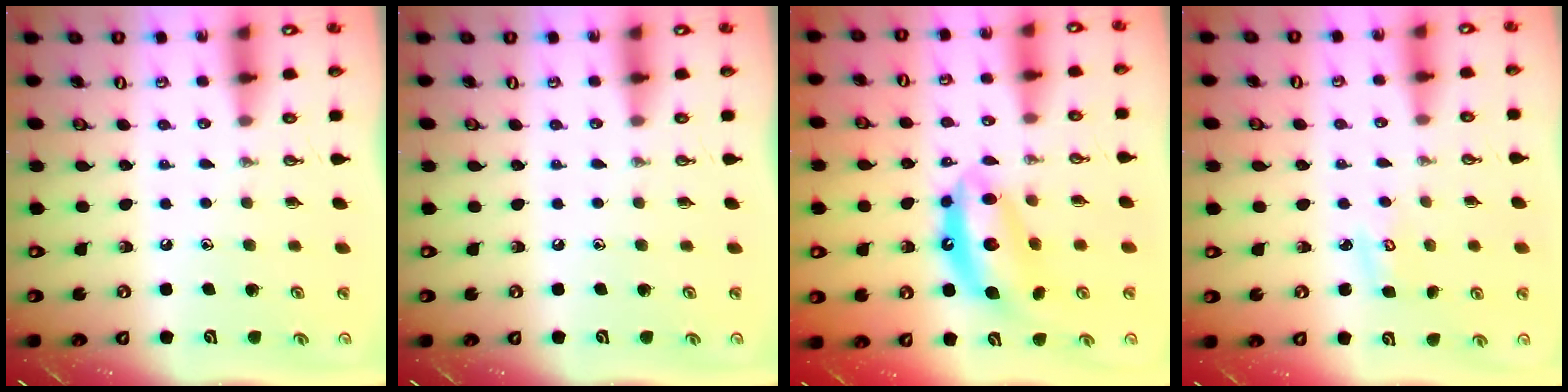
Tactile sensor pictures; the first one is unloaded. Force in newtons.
{"total": 0.0}
{"total": 12.0, "press": 12.0, "slide": 0.9}
{"total": 2.5, "press": 2.5, "slide": 0.3}